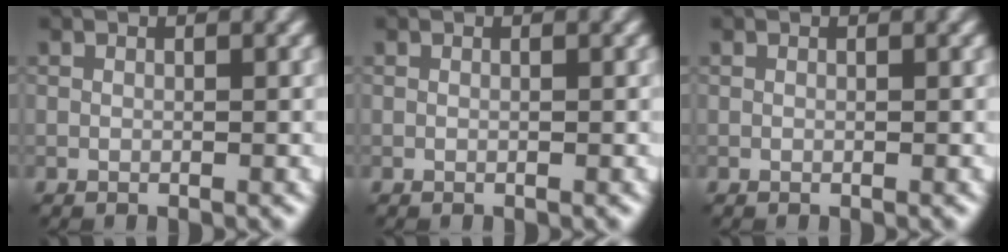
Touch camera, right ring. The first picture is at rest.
{"total": 0.0}
{"total": 0.0}